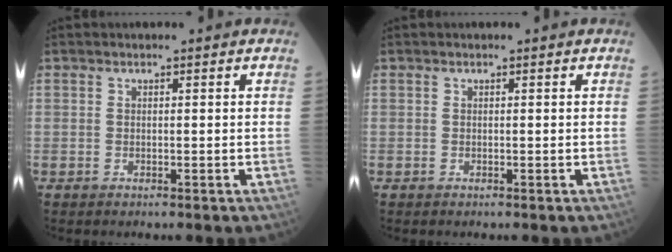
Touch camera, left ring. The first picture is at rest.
{"total": 0.0}